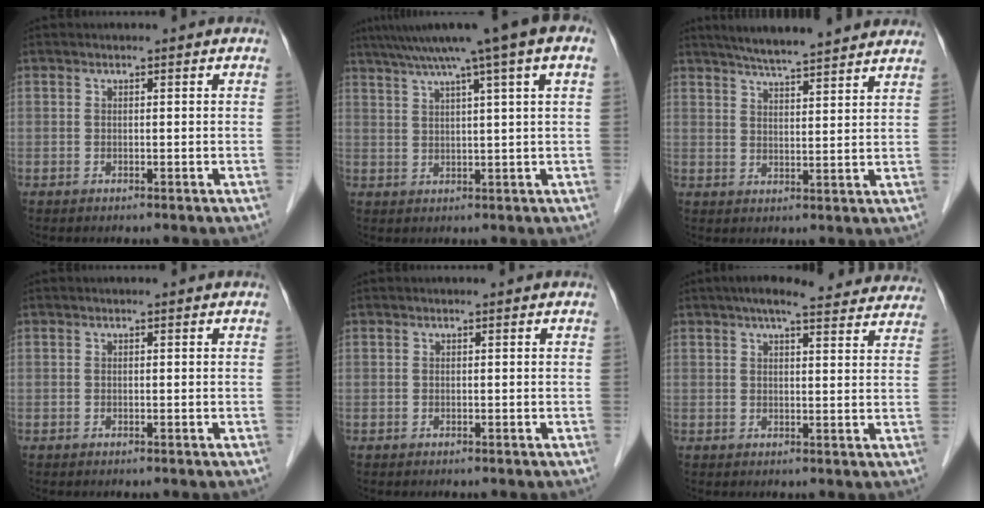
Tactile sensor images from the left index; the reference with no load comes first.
{"total": 12.1, "force": [7.2, -0.8, 9.7], "torque": [-0.150, 0.042, 0.101]}
{"total": 12.9, "force": [11.3, 0.8, 6.1], "torque": [-0.092, 0.022, 0.150]}
{"total": 0.0}
{"total": 0.0}
{"total": 17.8, "force": [16.1, 3.2, 7.0], "torque": [-0.086, 0.028, 0.191]}